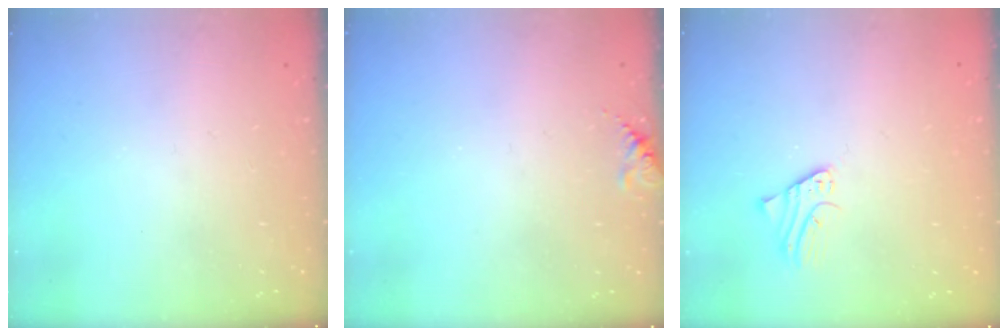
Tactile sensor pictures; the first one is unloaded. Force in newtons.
{"total": 5.7, "press": 5.7, "slide": 0.5}
{"total": 1.8, "press": 1.7, "slide": 0.1}